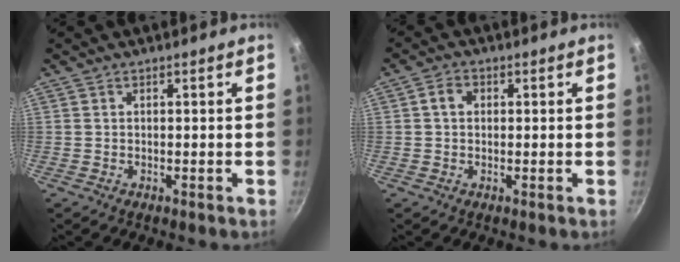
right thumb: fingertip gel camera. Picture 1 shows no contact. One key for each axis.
{"total": 2.8, "fx": 0.5, "fy": 2.2, "fz": 1.7, "tx": -0.023, "ty": 0.007, "tz": 0.004}